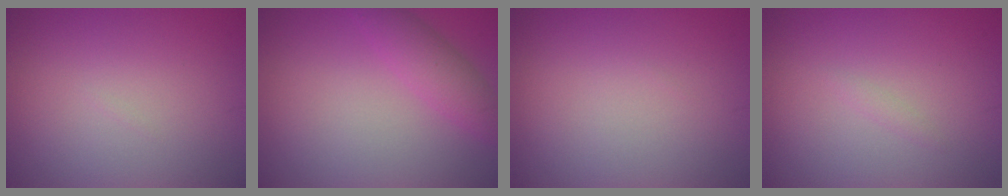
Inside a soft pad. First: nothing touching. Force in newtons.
{"total": 2.7, "press": 2.7, "slide": 0.1}
{"total": 0.0}
{"total": 0.5, "press": 0.5, "slide": 0.0}